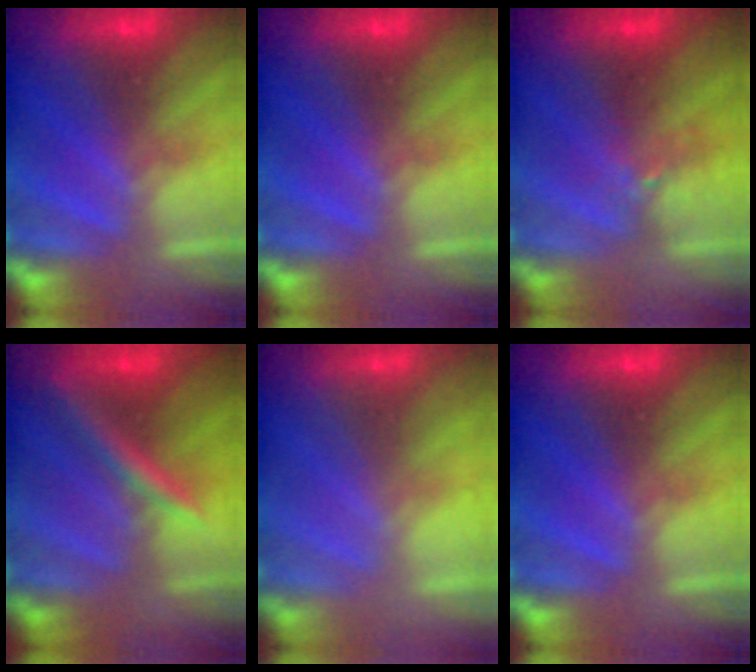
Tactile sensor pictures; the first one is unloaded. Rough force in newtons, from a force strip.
{"total": 0.0}
{"total": 2.1}
{"total": 2.4}
{"total": 2.1}
{"total": 0.0}